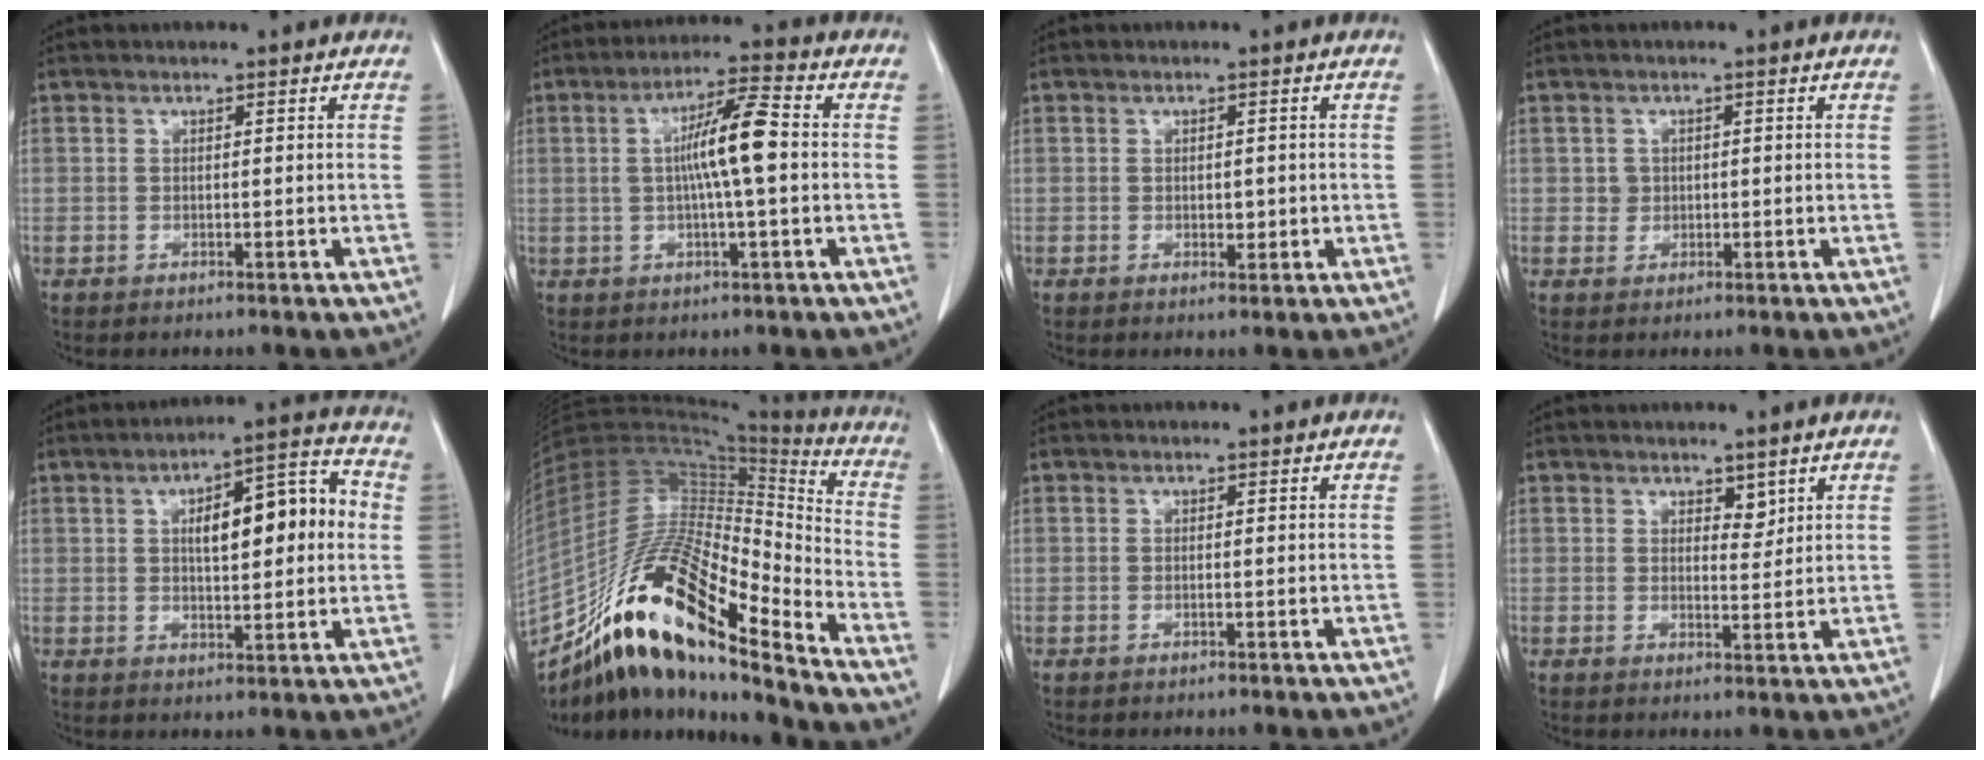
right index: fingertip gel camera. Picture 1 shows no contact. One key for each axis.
{"total": 8.2, "fx": 0.4, "fy": 0.5, "fz": 8.2, "tx": -0.146, "ty": 0.013, "tz": 0.005}
{"total": 1.6, "fx": 0.0, "fy": 1.0, "fz": 1.2, "tx": -0.013, "ty": 0.001, "tz": 0.007}
{"total": 1.6, "fx": 0.3, "fy": 1.5, "fz": 0.2, "tx": 0.002, "ty": 0.005, "tz": 0.009}
{"total": 12.4, "fx": 2.0, "fy": 3.6, "fz": 11.7, "tx": -0.169, "ty": 0.034, "tz": 0.029}
{"total": 24.8, "fx": -16.5, "fy": 4.6, "fz": 17.9, "tx": -0.337, "ty": -0.009, "tz": -0.298}
{"total": 0.0}
{"total": 2.3, "fx": 1.6, "fy": 1.2, "fz": 1.2, "tx": -0.016, "ty": -0.006, "tz": 0.027}